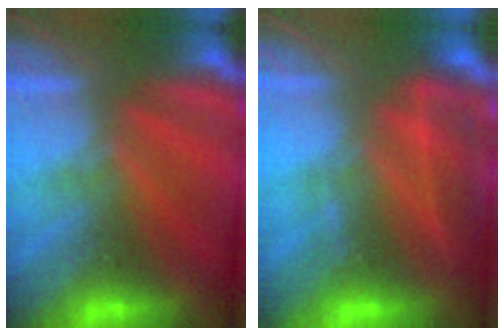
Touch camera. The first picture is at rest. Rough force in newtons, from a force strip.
{"total": 2.3}